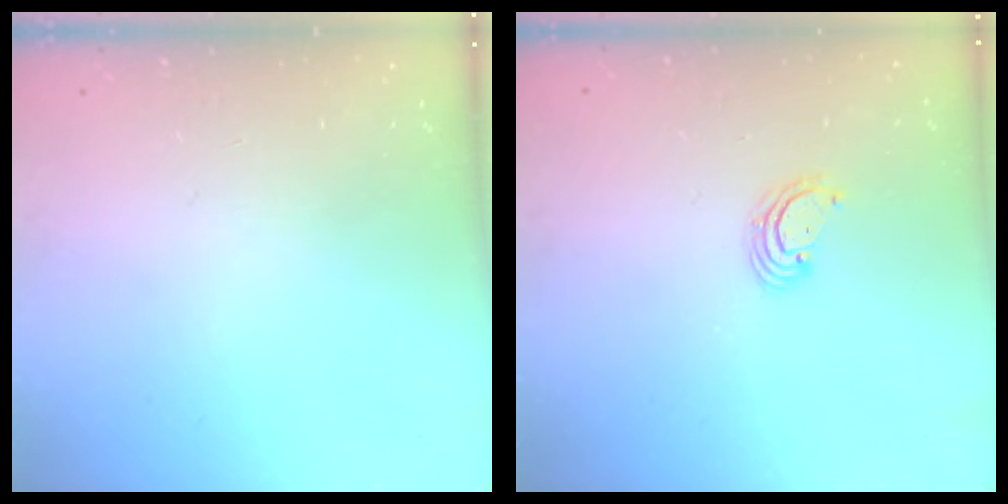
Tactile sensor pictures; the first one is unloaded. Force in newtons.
{"total": 2.6, "press": 2.6, "slide": 0.2}